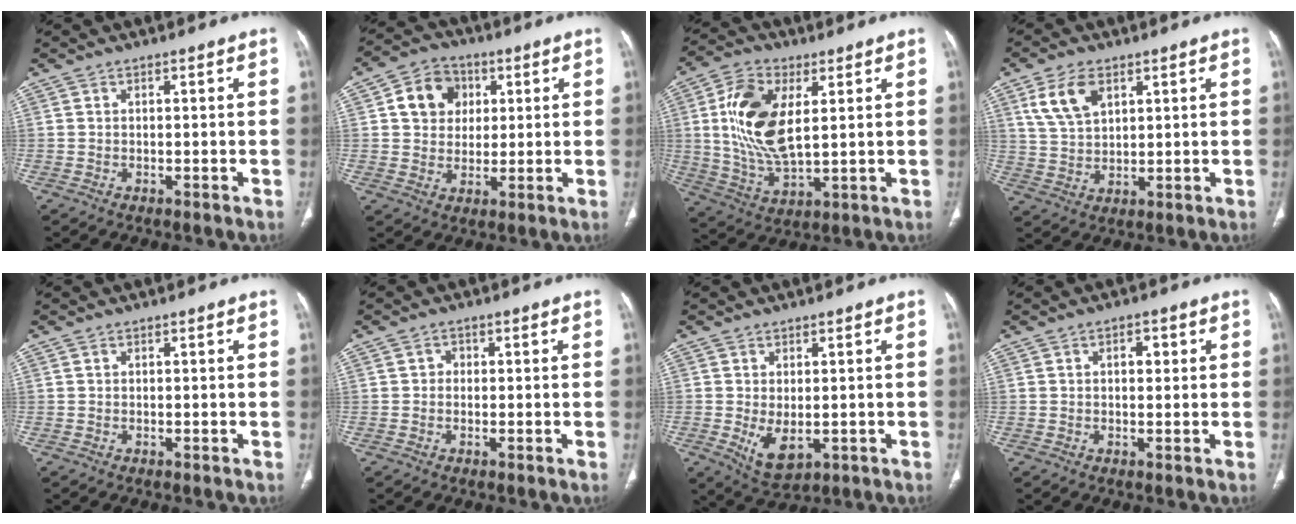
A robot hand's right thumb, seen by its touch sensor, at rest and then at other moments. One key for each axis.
{"total": 9.5, "fx": 2.5, "fy": 8.1, "fz": 4.4, "tx": -0.040, "ty": -0.002, "tz": 0.037}
{"total": 15.5, "fx": 3.3, "fy": 7.9, "fz": 13.0, "tx": -0.253, "ty": -0.012, "tz": 0.067}
{"total": 8.4, "fx": 4.0, "fy": 4.8, "fz": 5.5, "tx": -0.097, "ty": -0.011, "tz": 0.084}
{"total": 0.0}
{"total": 1.4, "fx": 0.0, "fy": 1.3, "fz": 0.5, "tx": 0.000, "ty": 0.005, "tz": -0.003}
{"total": 5.8, "fx": -0.9, "fy": 3.2, "fz": 4.7, "tx": -0.077, "ty": -0.012, "tz": 0.002}
{"total": 2.5, "fx": 0.7, "fy": 1.5, "fz": 1.9, "tx": -0.018, "ty": 0.001, "tz": 0.008}